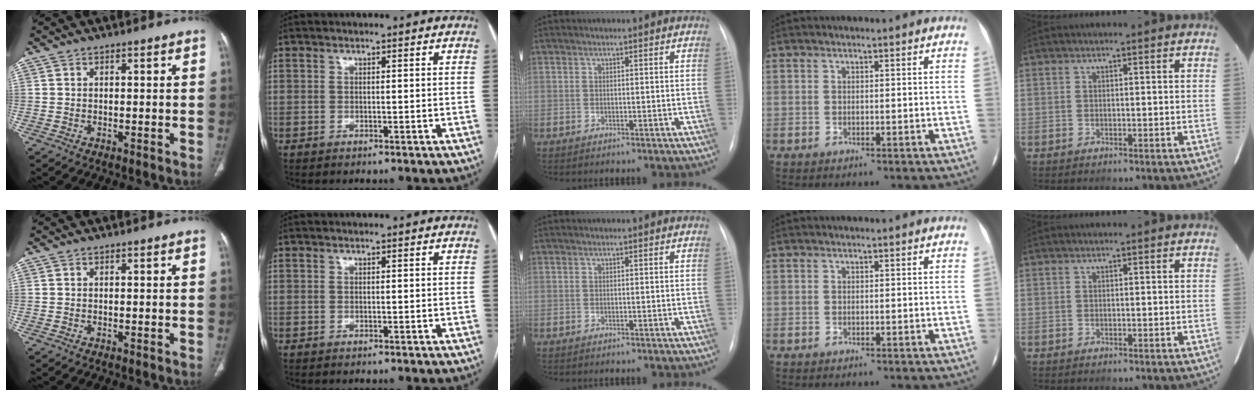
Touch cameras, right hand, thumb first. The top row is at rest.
{}